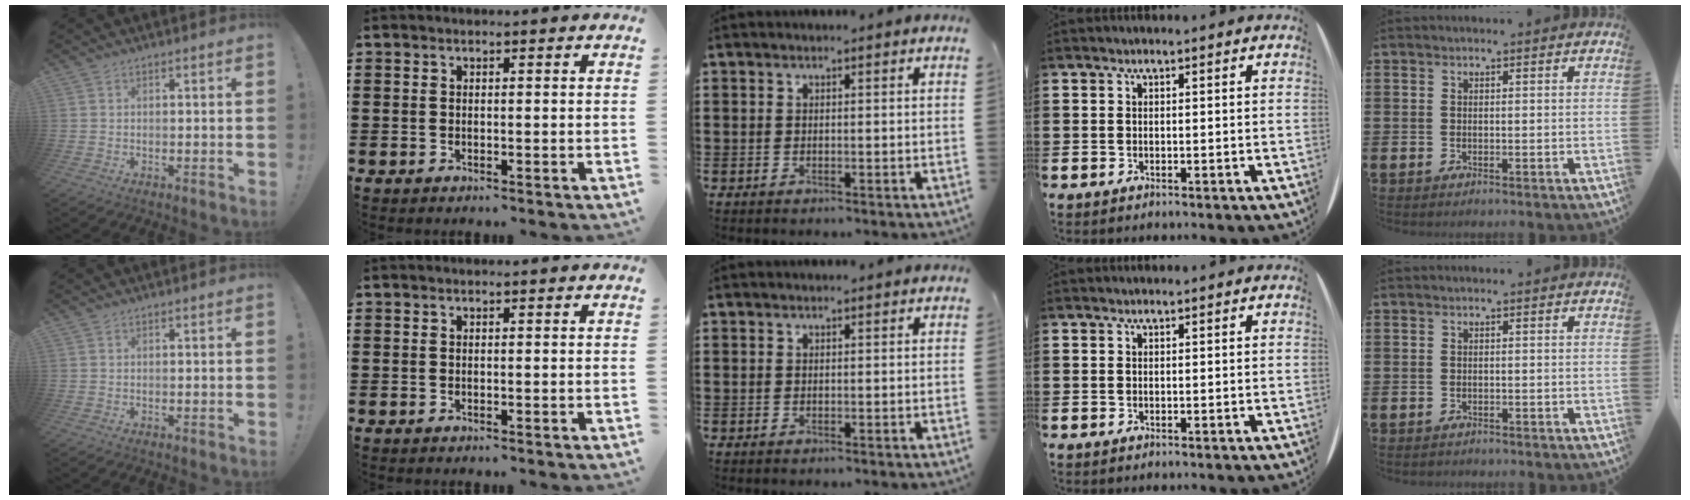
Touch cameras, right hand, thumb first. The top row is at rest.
{}